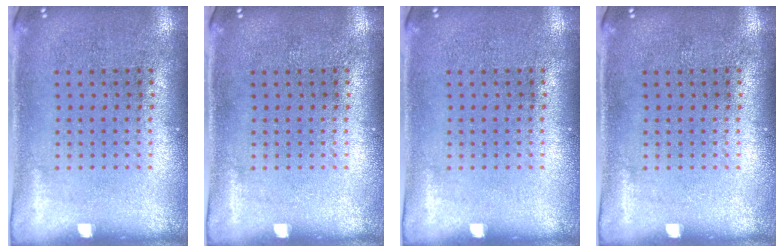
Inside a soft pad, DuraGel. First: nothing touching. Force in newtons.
{"total": 0.0}
{"total": 0.0}
{"total": 0.0}